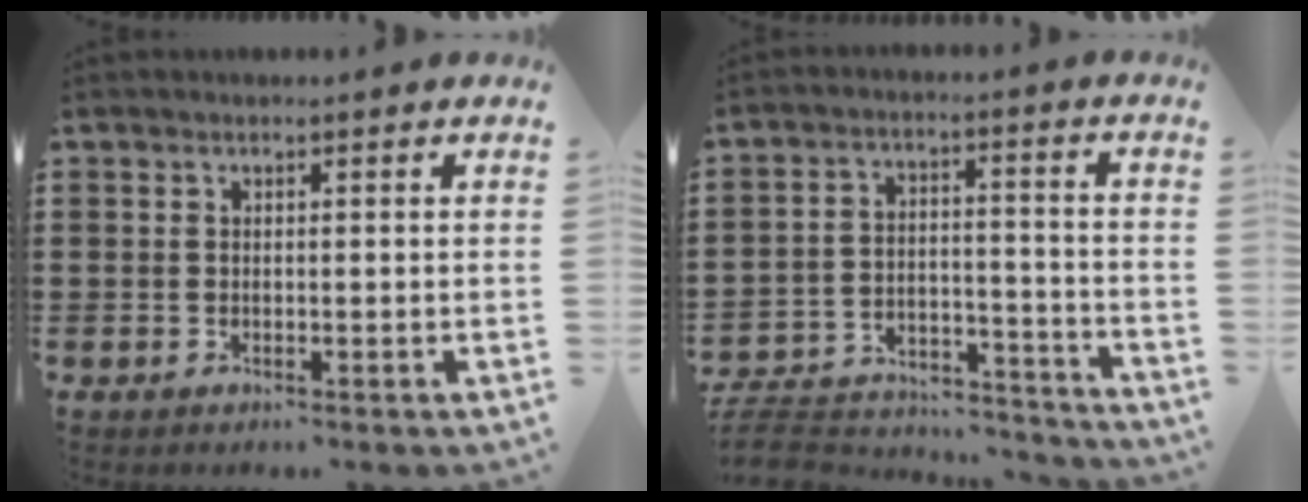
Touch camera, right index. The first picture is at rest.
{"total": 7.1, "force": [-6.7, 1.4, 1.9], "torque": [-0.043, 0.008, -0.135]}